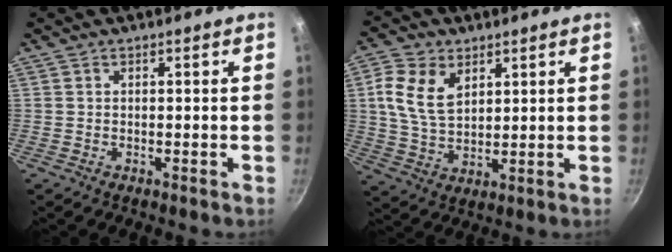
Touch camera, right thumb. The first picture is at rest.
{"total": 10.3, "force": [3.7, 6.8, 6.9], "torque": [-0.122, -0.011, 0.073]}